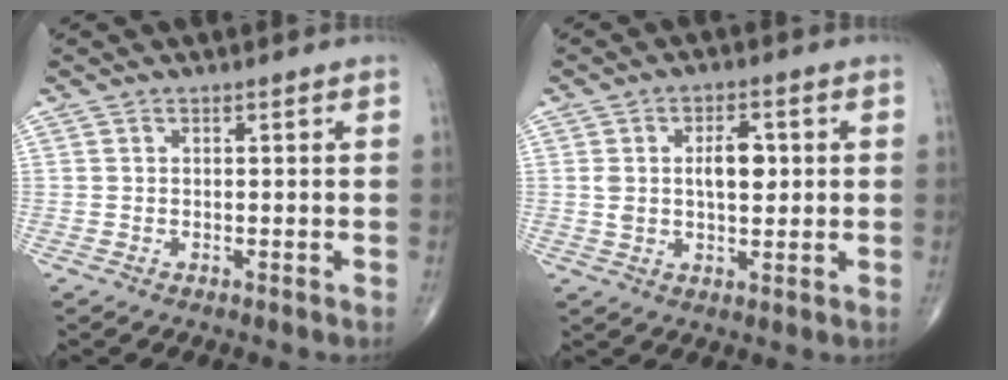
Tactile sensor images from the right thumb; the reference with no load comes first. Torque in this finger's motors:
{"motor_torque": [0.19, 0.27, 0.36, 0.34, 0.05]}